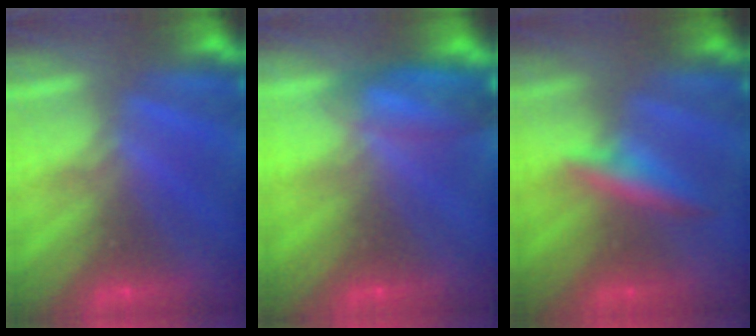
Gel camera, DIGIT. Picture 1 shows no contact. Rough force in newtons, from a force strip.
{"total": 7.4}
{"total": 1.1}